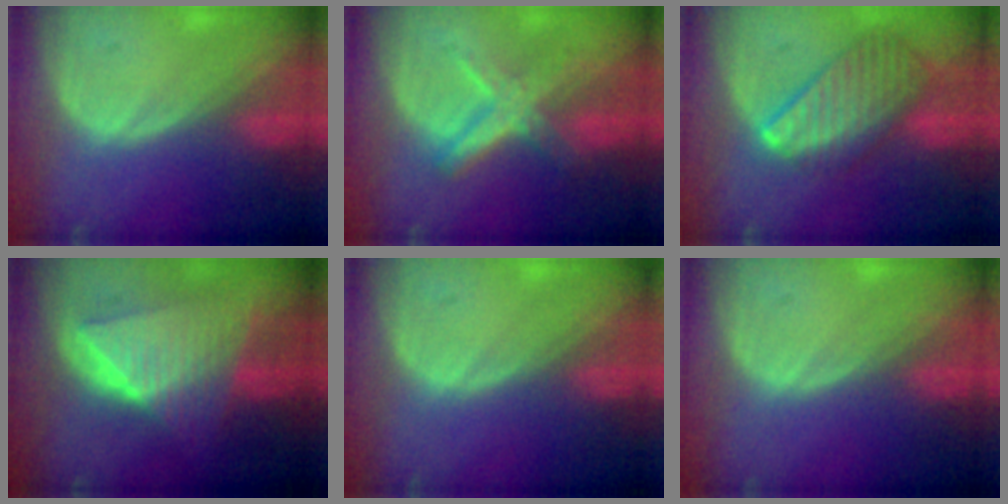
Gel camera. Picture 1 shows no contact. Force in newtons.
{"total": 6.7, "press": 5.9, "slide": 3.2}
{"total": 9.7, "press": 8.5, "slide": 4.7}
{"total": 9.6, "press": 9.6, "slide": 0.8}
{"total": 0.0}
{"total": 0.0}